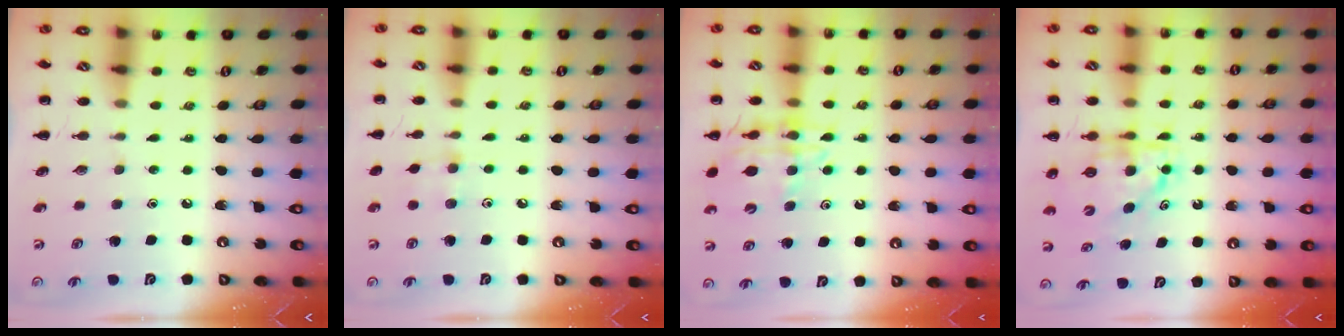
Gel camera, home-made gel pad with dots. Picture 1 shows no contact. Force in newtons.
{"total": 3.7, "press": 3.6, "slide": 1.2}
{"total": 13.5, "press": 13.2, "slide": 2.7}
{"total": 6.4, "press": 6.3, "slide": 0.8}